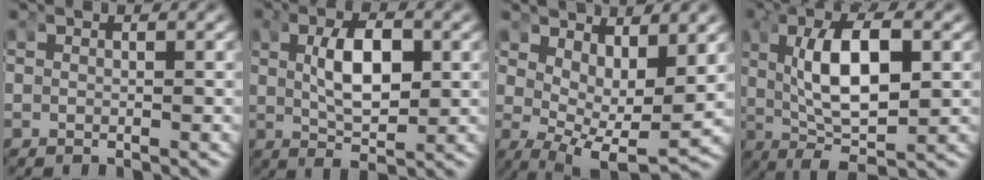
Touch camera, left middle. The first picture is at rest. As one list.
[{"total": 5.3, "force": [0.1, 1.5, 5.1], "torque": [-0.082, -0.013, 0.013]}, {"total": 6.6, "force": [-0.7, 3.3, 5.7], "torque": [-0.098, -0.050, 0.012]}, {"total": 8.8, "force": [0.4, 3.4, 8.1], "torque": [-0.146, -0.018, 0.023]}]